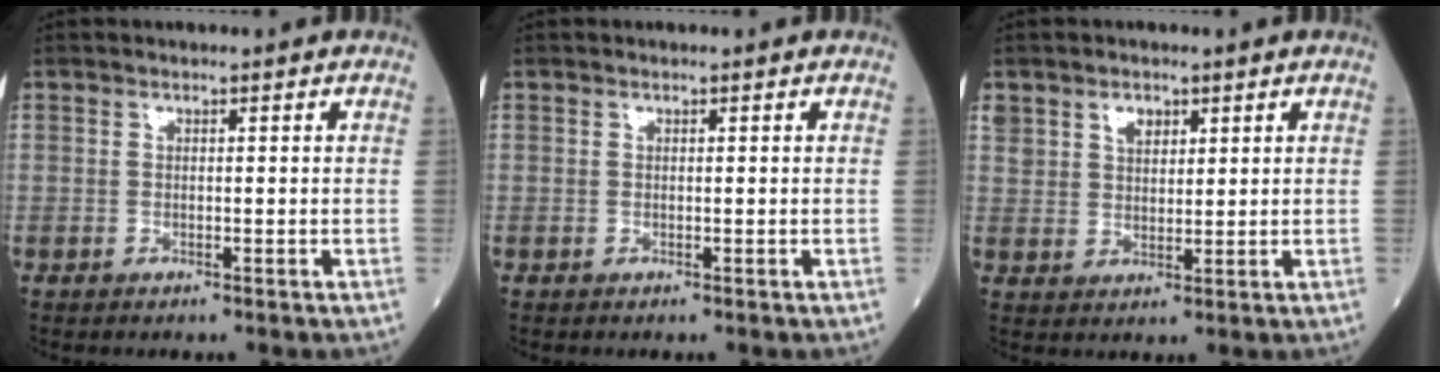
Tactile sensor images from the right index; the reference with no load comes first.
{"total": 0.0}
{"total": 4.0, "force": [2.2, 2.8, 1.8], "torque": [-0.034, 0.007, 0.047]}